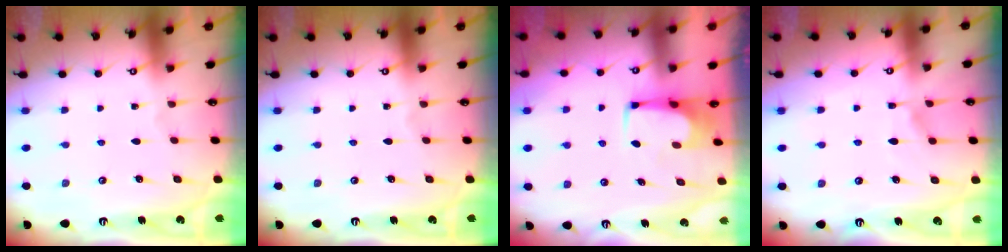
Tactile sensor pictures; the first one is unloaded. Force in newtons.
{"total": 0.0}
{"total": 1.6, "press": 1.5, "slide": 0.3}
{"total": 5.7, "press": 5.6, "slide": 0.7}